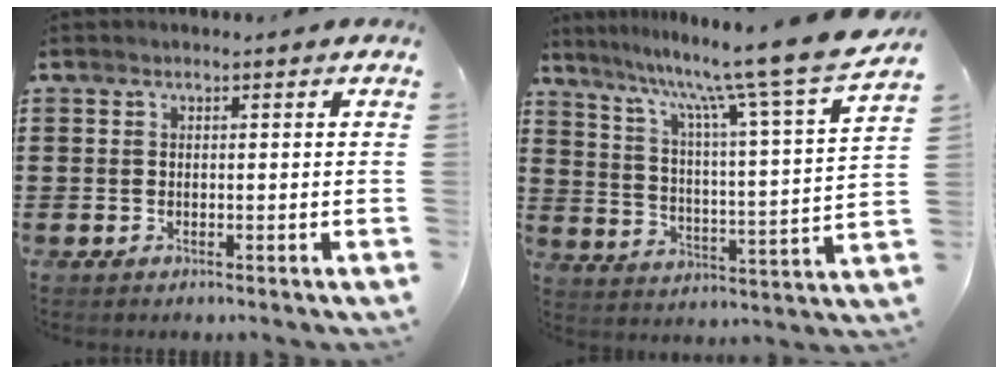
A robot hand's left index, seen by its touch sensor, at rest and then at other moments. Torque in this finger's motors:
{"motor_torque": [2.14, 0.00, 0.39, 0.11]}